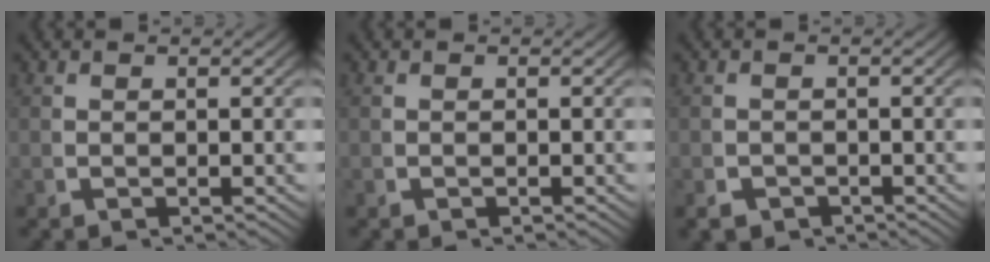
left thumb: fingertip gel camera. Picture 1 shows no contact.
{"total": 0.0}
{"total": 2.3, "force": [-1.9, 1.3, 0.4], "torque": [-0.003, -0.016, -0.026]}